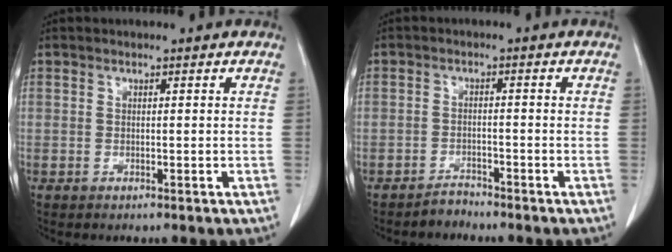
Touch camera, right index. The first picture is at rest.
{"total": 1.9, "force": [-1.9, 0.5, -0.2], "torque": [0.009, -0.001, -0.032]}